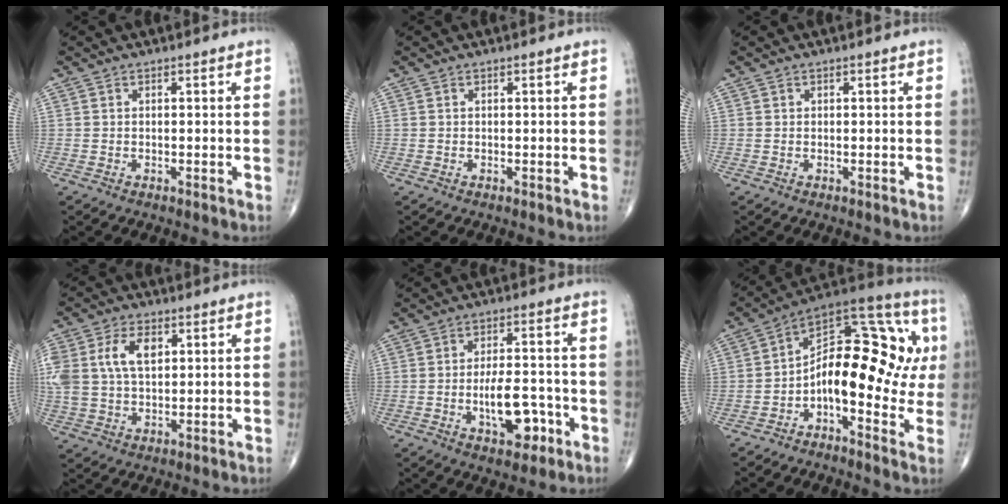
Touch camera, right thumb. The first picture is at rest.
{"total": 0.0}
{"total": 0.0}
{"total": 11.5, "force": [3.2, 7.1, 8.6], "torque": [-0.188, 0.004, 0.065]}
{"total": 9.3, "force": [-3.1, 4.5, 7.5], "torque": [-0.102, 0.022, -0.043]}
{"total": 19.5, "force": [-0.9, 9.8, 16.8], "torque": [-0.203, 0.054, -0.022]}